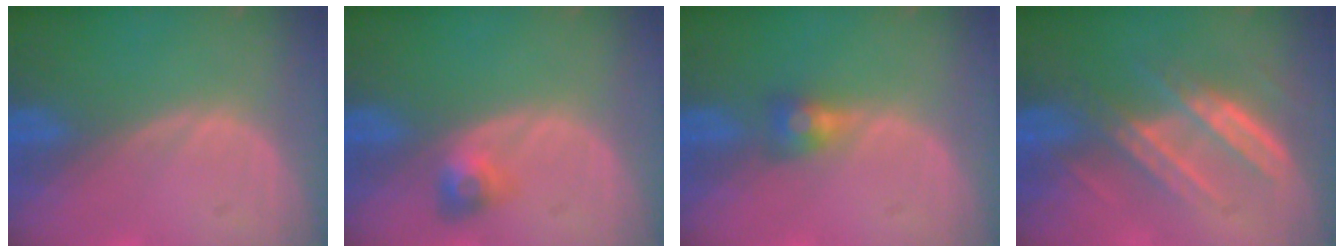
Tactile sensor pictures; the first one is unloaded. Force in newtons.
{"total": 3.0, "press": 2.7, "slide": 1.4}
{"total": 2.9, "press": 2.5, "slide": 1.5}
{"total": 6.8, "press": 6.4, "slide": 2.3}